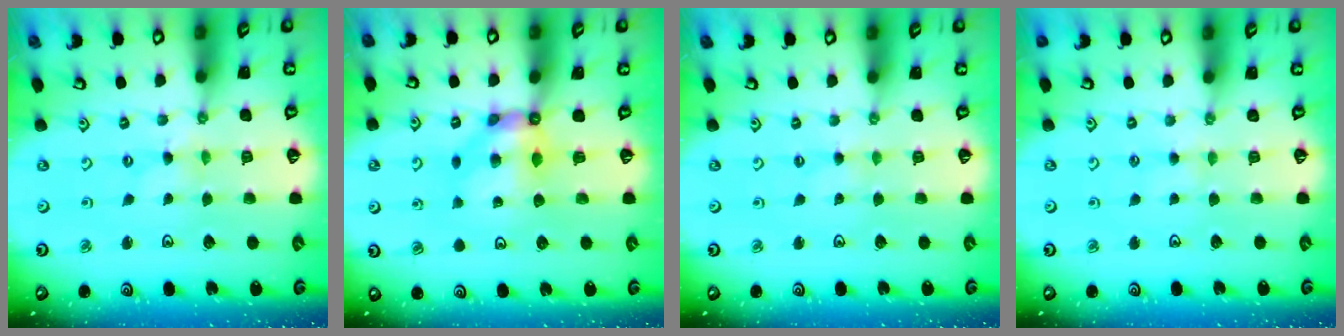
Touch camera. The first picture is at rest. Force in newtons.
{"total": 7.5, "press": 7.5, "slide": 0.5}
{"total": 0.0}
{"total": 2.1, "press": 2.0, "slide": 0.4}